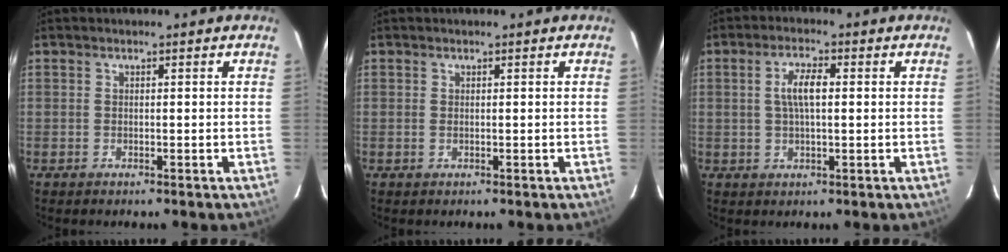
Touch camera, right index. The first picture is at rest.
{"total": 0.0}
{"total": 5.0, "force": [0.7, 1.6, 4.6], "torque": [-0.089, 0.008, 0.016]}